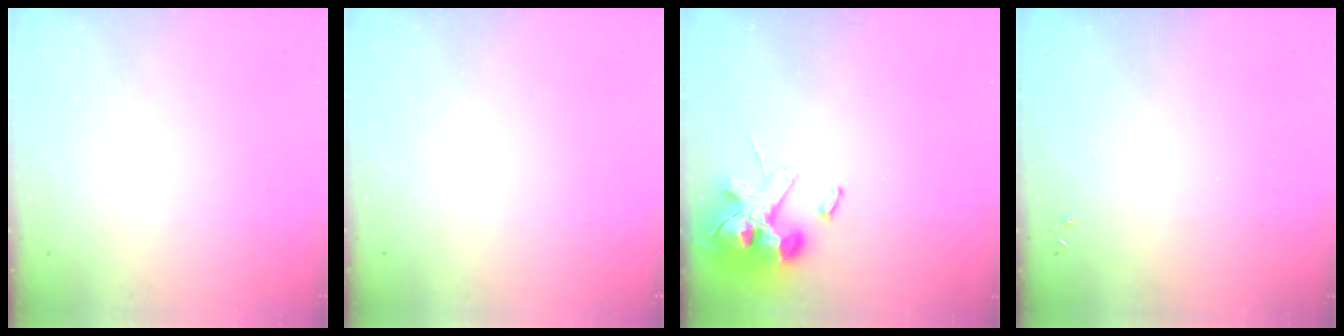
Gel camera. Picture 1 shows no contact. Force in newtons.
{"total": 0.0}
{"total": 12.7, "press": 12.6, "slide": 2.0}
{"total": 0.0}